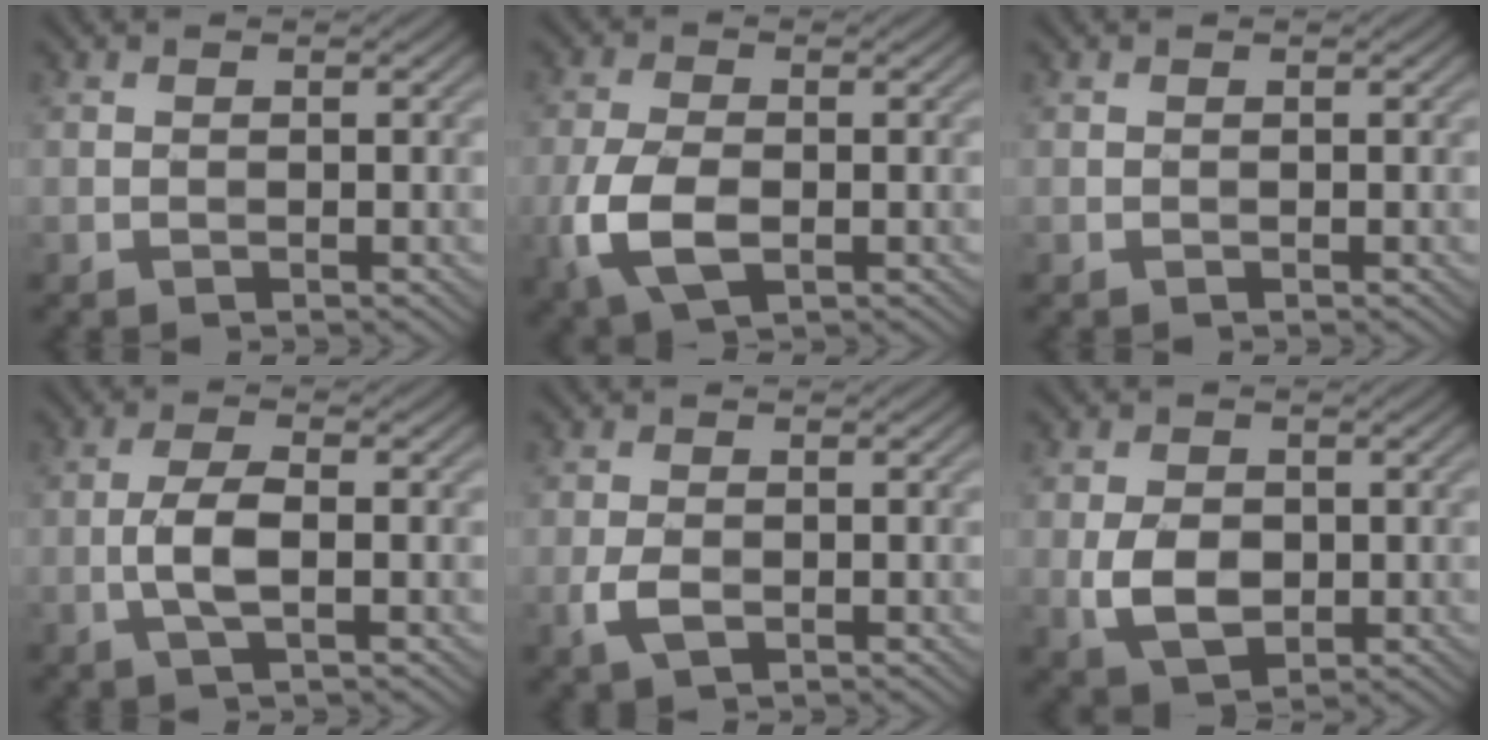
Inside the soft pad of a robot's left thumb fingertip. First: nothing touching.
{"total": 6.9, "force": [-2.1, 3.8, 5.4], "torque": [-0.135, -0.009, -0.045]}
{"total": 0.0}
{"total": 4.1, "force": [-0.9, 1.2, 3.8], "torque": [-0.083, 0.003, -0.023]}
{"total": 2.6, "force": [-0.9, 1.4, 2.0], "torque": [-0.051, -0.005, -0.019]}
{"total": 5.1, "force": [-0.6, 3.6, 3.6], "torque": [-0.080, -0.009, -0.010]}